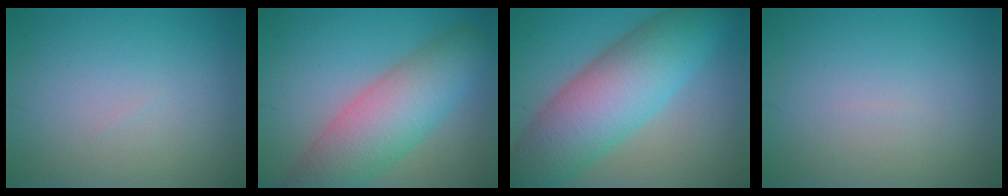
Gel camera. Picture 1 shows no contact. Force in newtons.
{"total": 8.1, "press": 8.1, "slide": 0.4}
{"total": 10.5, "press": 10.5, "slide": 0.3}
{"total": 0.0}